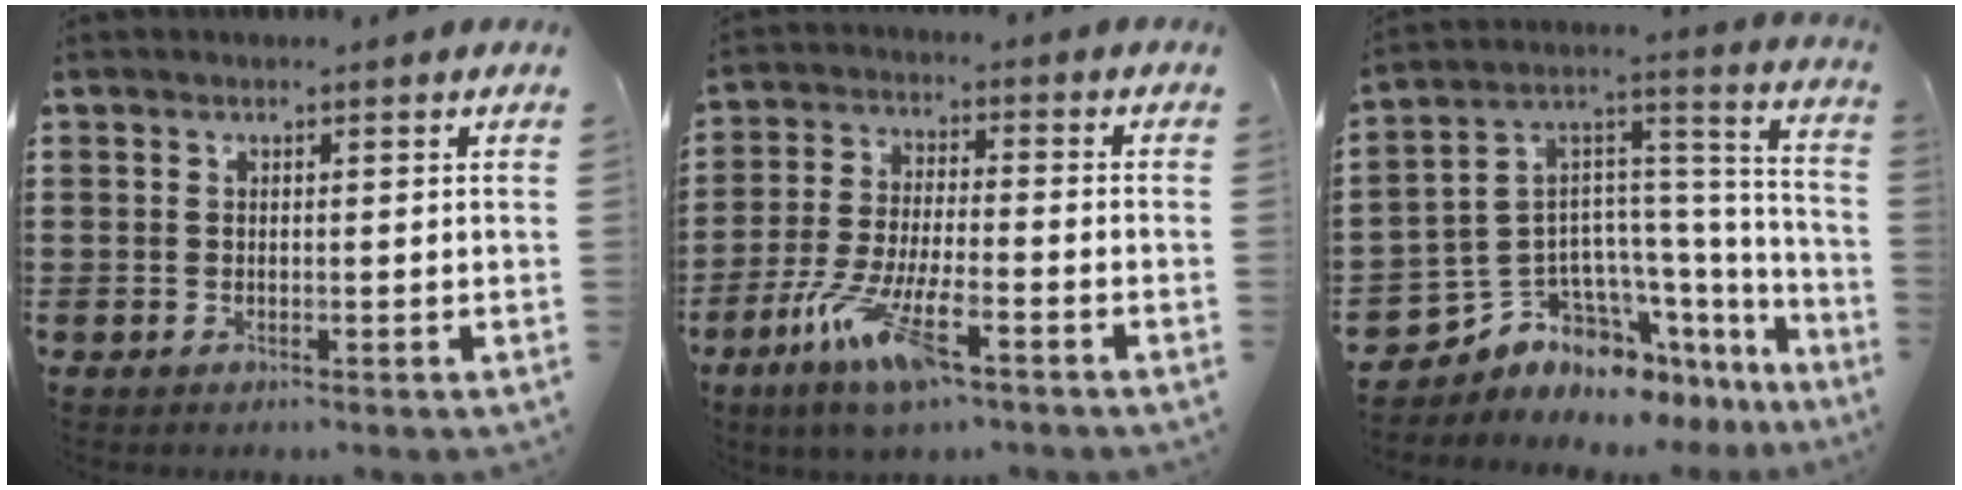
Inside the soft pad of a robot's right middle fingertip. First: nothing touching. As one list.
[{"total": 10.9, "force": [-6.4, 2.2, 8.5], "torque": [-0.184, -0.011, -0.122]}, {"total": 6.6, "force": [-5.1, 4.1, 1.1], "torque": [-0.051, -0.017, -0.102]}]